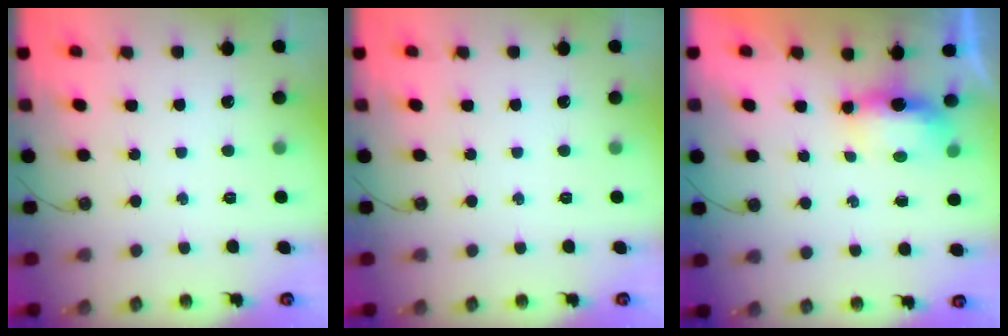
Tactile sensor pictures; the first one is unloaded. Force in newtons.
{"total": 0.0}
{"total": 10.7, "press": 7.2, "slide": 7.9}